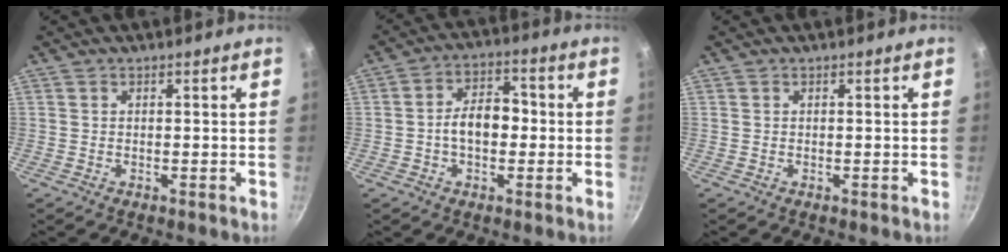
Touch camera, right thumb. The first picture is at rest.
{"total": 8.4, "force": [-0.8, 5.6, 6.3], "torque": [-0.068, 0.027, -0.020]}
{"total": 0.0}